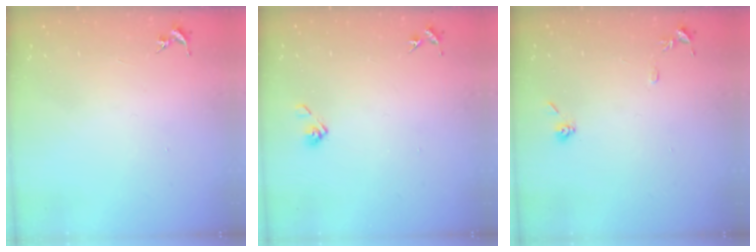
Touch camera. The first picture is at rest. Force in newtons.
{"total": 4.7, "press": 4.2, "slide": 2.2}
{"total": 7.2, "press": 7.2, "slide": 0.8}